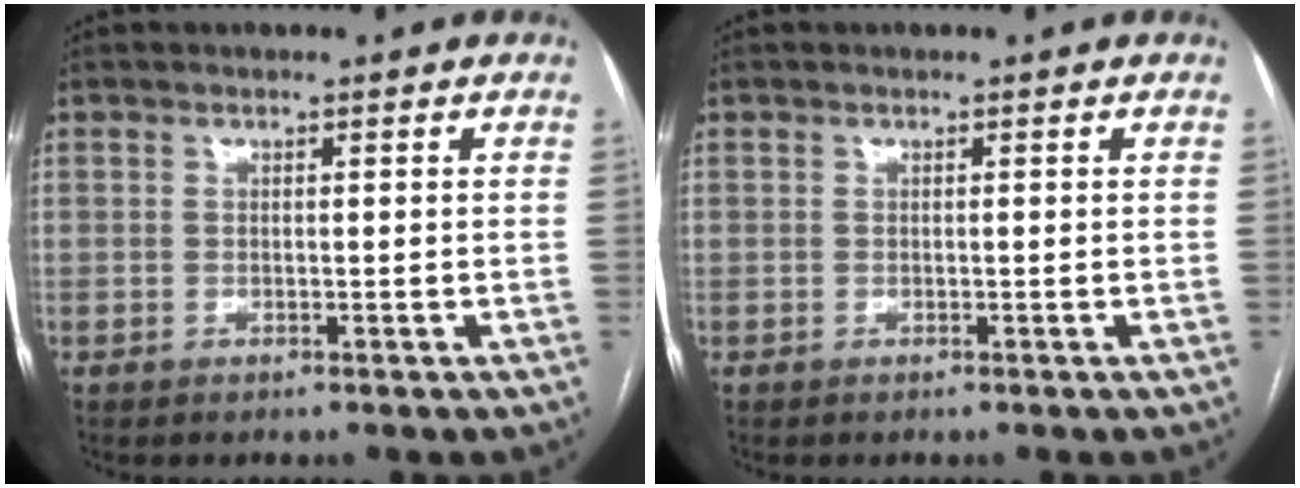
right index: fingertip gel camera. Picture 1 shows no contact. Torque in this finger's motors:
{"motor_torque": [0.10, 0.04, 0.05, 0.01]}